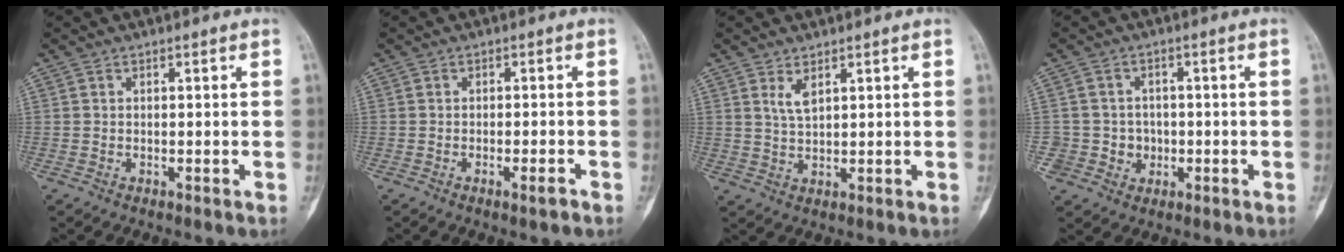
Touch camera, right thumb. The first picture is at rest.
{"total": 2.2, "force": [-1.3, 0.4, 1.7], "torque": [-0.032, 0.003, -0.019]}
{"total": 3.0, "force": [1.7, 1.2, 2.1], "torque": [-0.041, -0.011, 0.040]}
{"total": 7.6, "force": [-1.3, 7.5, 0.8], "torque": [0.025, 0.021, -0.016]}